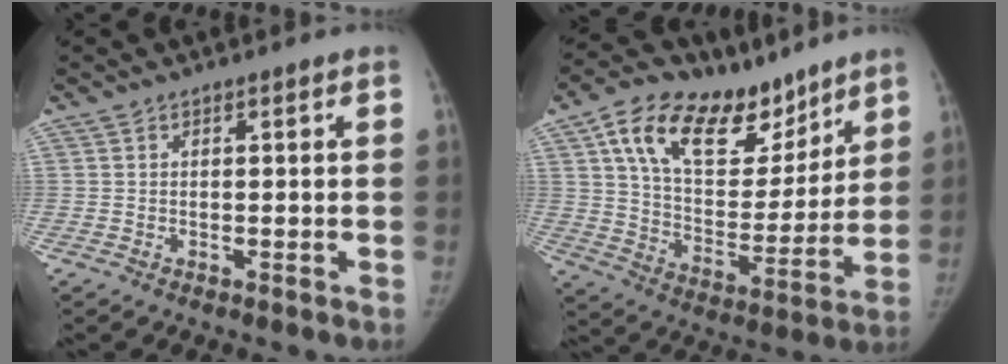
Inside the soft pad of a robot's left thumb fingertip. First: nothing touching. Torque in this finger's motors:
{"motor_torque": [0.80, 0.83, 1.29, -1.49, 0.09]}